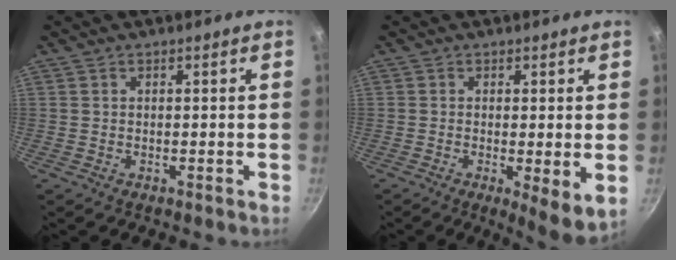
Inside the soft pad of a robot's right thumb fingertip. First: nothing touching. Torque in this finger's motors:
{"motor_torque": [-0.17, 0.45, 0.09, -0.09, 0.06]}